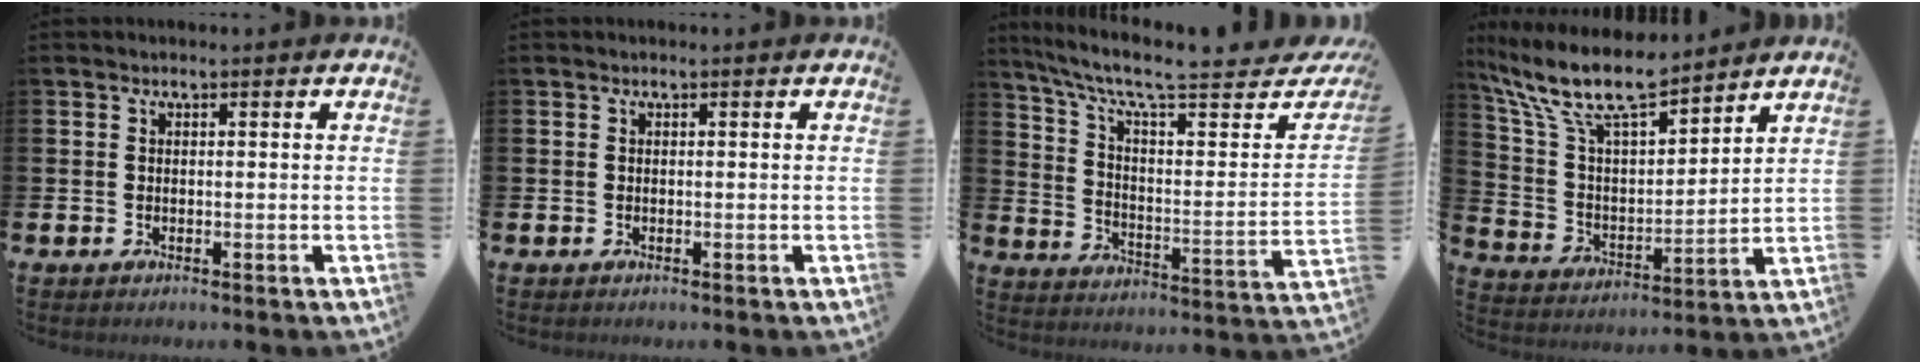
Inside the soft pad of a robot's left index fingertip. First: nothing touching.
{"total": 0.0}
{"total": 7.8, "force": [6.0, 2.0, 4.5], "torque": [-0.101, -0.053, 0.093]}
{"total": 11.4, "force": [9.9, 2.4, 5.2], "torque": [-0.149, -0.052, 0.173]}